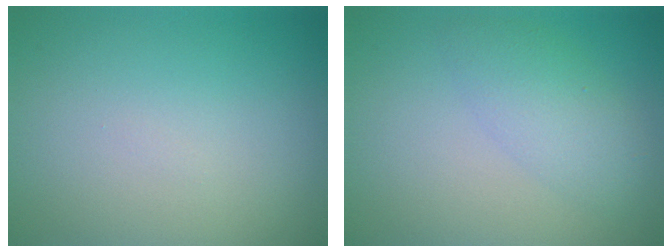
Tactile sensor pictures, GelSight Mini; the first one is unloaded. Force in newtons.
{"total": 1.9, "press": 1.9, "slide": 0.2}